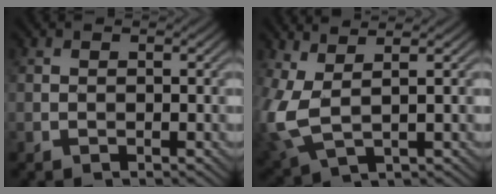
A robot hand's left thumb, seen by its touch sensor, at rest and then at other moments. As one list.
[{"total": 6.3, "force": [1.3, 2.6, 5.5], "torque": [-0.154, -0.002, 0.028]}]